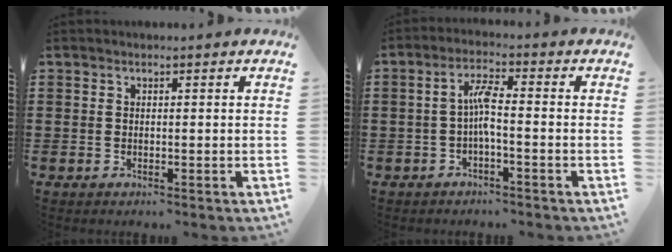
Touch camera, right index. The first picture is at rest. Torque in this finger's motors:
{"motor_torque": [0.95, -0.66, 0.17, 0.14]}